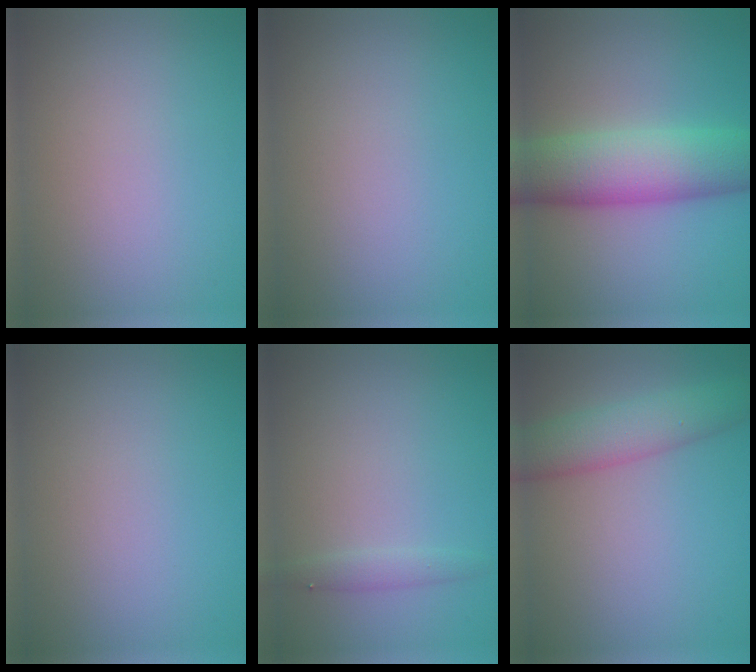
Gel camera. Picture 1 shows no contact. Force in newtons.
{"total": 0.0}
{"total": 8.9, "press": 8.9, "slide": 0.4}
{"total": 0.0}
{"total": 1.1, "press": 1.1, "slide": 0.1}
{"total": 4.8, "press": 4.8, "slide": 0.2}